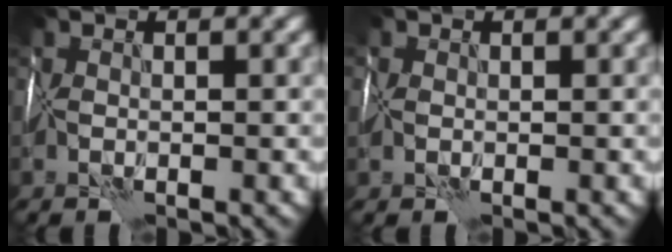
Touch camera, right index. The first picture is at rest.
{"total": 0.8, "force": [0.1, 0.8, 0.3], "torque": [-0.007, -0.001, 0.001]}